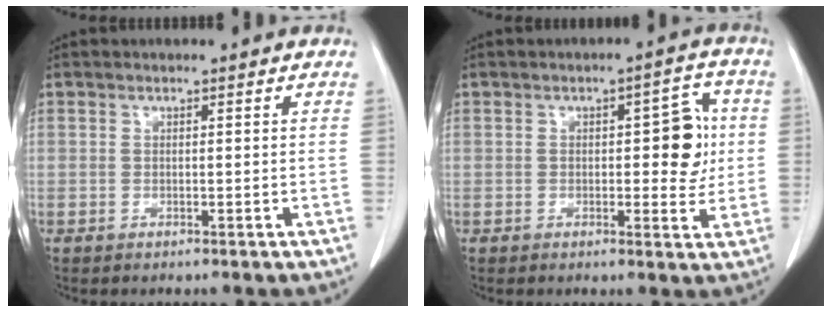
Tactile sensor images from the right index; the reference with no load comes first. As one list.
[{"total": 6.7, "force": [0.4, 2.6, 6.1], "torque": [-0.071, 0.015, 0.005]}]